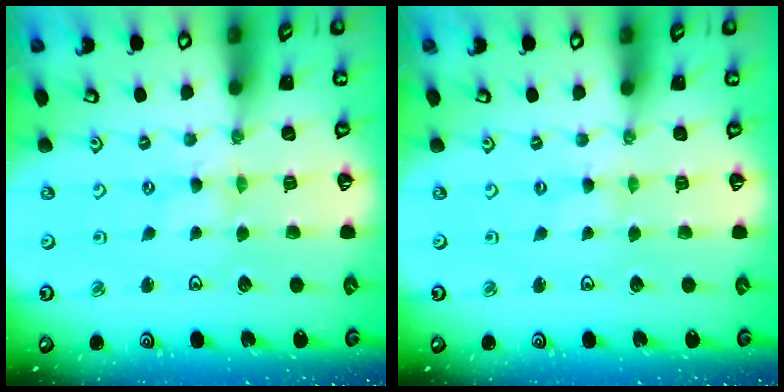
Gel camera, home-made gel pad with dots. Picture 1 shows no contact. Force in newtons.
{"total": 0.6, "press": 0.6, "slide": 0.1}